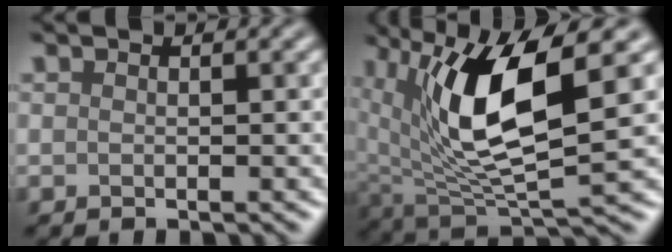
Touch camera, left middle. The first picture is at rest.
{"total": 10.8, "force": [3.0, 3.8, 9.6], "torque": [-0.191, -0.005, 0.057]}